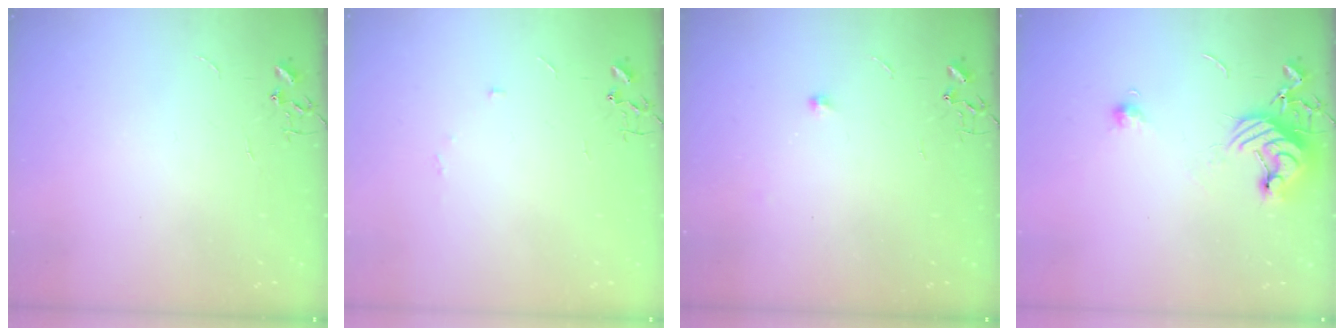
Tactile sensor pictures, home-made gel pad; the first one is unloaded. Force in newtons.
{"total": 5.3, "press": 5.2, "slide": 0.7}
{"total": 5.4, "press": 5.3, "slide": 1.0}
{"total": 11.4, "press": 11.3, "slide": 1.1}